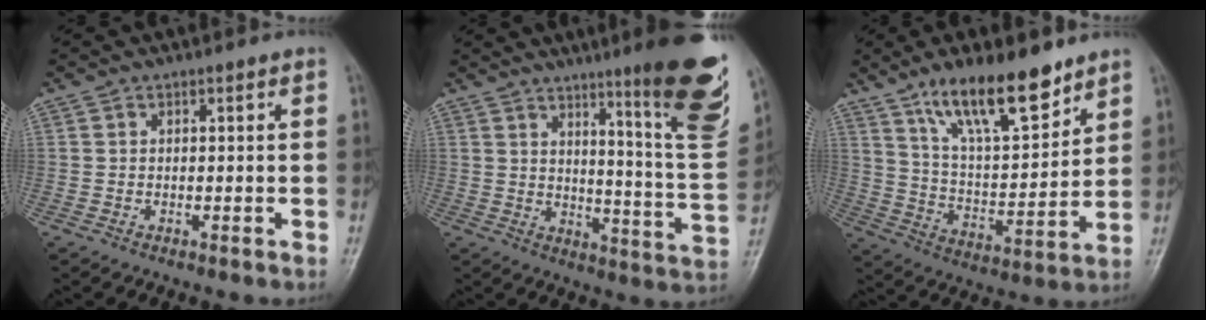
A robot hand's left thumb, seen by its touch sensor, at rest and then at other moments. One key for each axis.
{"total": 19.7, "fx": 11.4, "fy": 2.1, "fz": 15.9, "tx": -0.176, "ty": -0.072, "tz": 0.160}
{"total": 16.5, "fx": 11.3, "fy": 5.2, "fz": 10.7, "tx": -0.151, "ty": -0.065, "tz": 0.206}